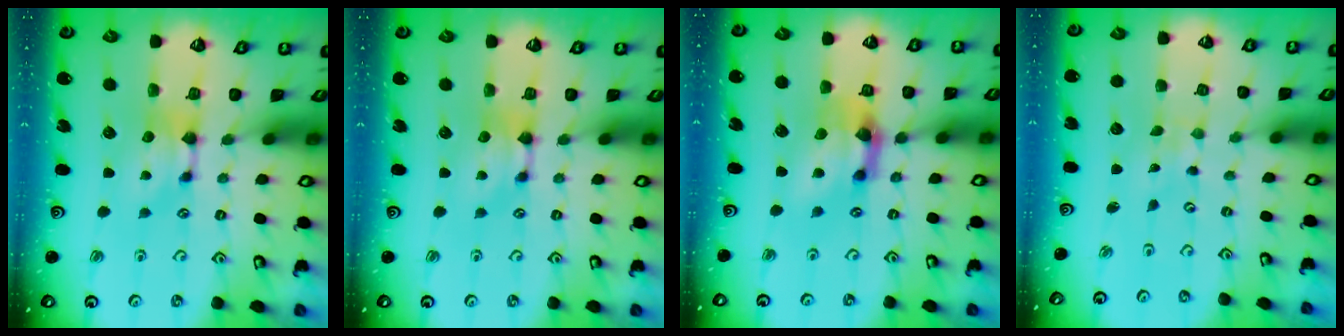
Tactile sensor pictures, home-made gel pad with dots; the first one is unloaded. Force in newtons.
{"total": 0.0}
{"total": 5.4, "press": 5.0, "slide": 2.1}
{"total": 6.8, "press": 6.8, "slide": 0.4}